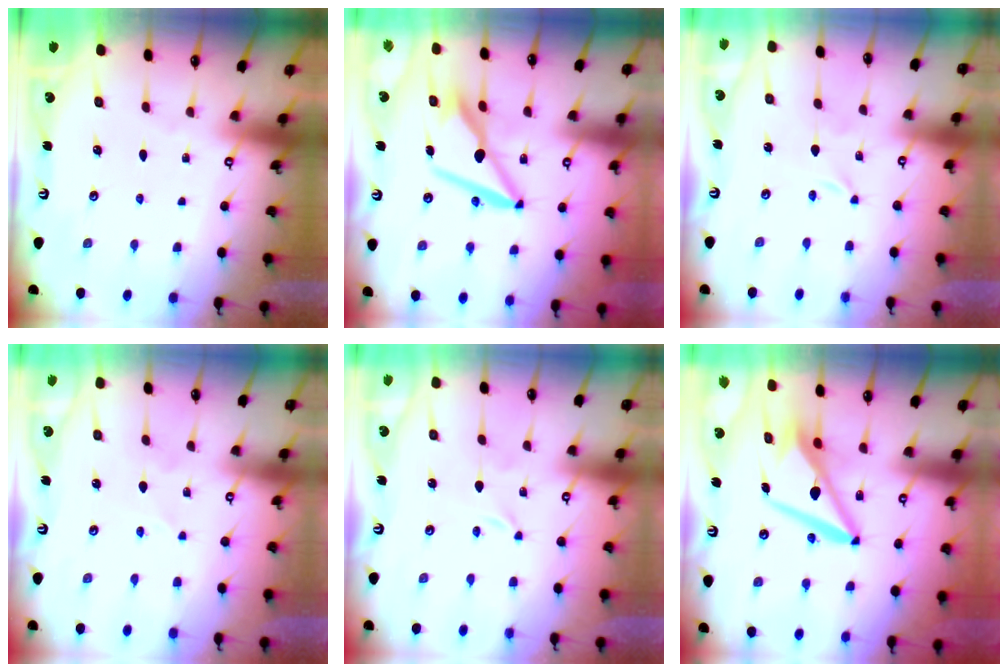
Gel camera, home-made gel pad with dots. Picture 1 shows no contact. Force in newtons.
{"total": 9.9, "press": 9.8, "slide": 1.0}
{"total": 0.0}
{"total": 0.9, "press": 0.9, "slide": 0.2}
{"total": 0.0}
{"total": 10.3, "press": 10.2, "slide": 1.7}